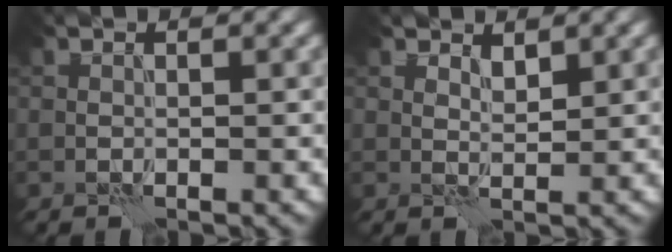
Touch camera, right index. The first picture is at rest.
{"total": 1.5, "force": [1.2, 0.6, 0.7], "torque": [-0.014, -0.004, 0.024]}